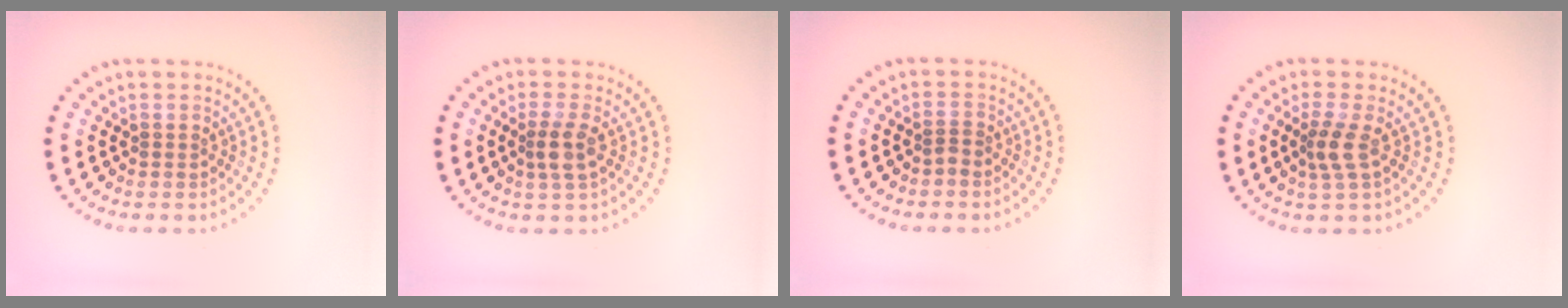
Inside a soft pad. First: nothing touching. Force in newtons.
{"total": 2.0, "press": 1.7, "slide": 1.1}
{"total": 0.8, "press": 0.4, "slide": 0.7}
{"total": 2.1, "press": 1.6, "slide": 1.3}